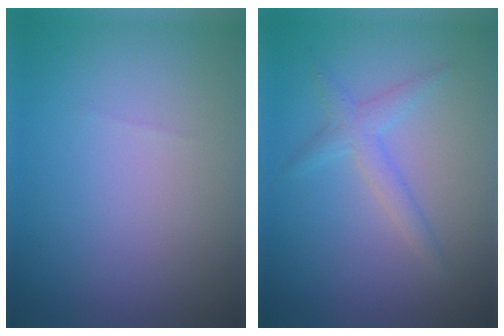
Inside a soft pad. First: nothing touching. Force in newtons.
{"total": 2.0, "press": 2.0, "slide": 0.1}